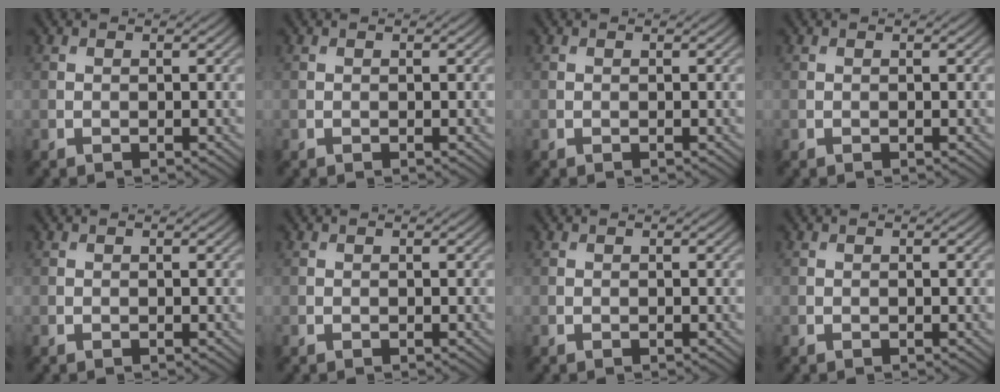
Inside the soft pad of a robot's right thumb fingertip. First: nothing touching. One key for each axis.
{"total": 0.0}
{"total": 0.0}
{"total": 0.0}
{"total": 0.0}
{"total": 0.0}
{"total": 0.0}
{"total": 0.0}